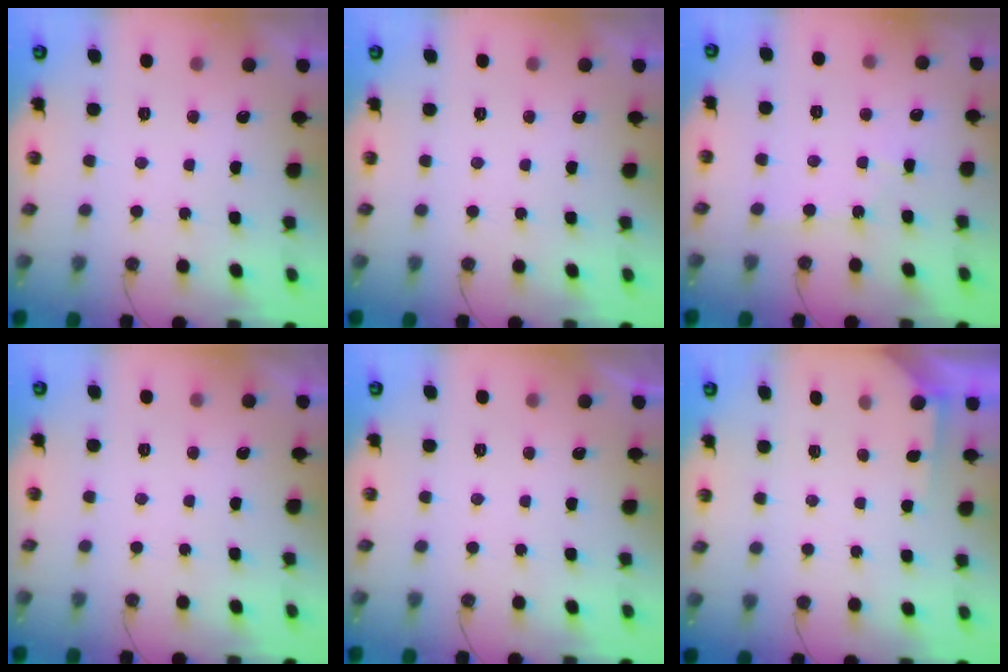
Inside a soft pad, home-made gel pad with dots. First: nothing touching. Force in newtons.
{"total": 0.8, "press": 0.5, "slide": 0.6}
{"total": 2.6, "press": 2.6, "slide": 0.3}
{"total": 0.0}
{"total": 0.0}
{"total": 1.8, "press": 1.8, "slide": 0.3}